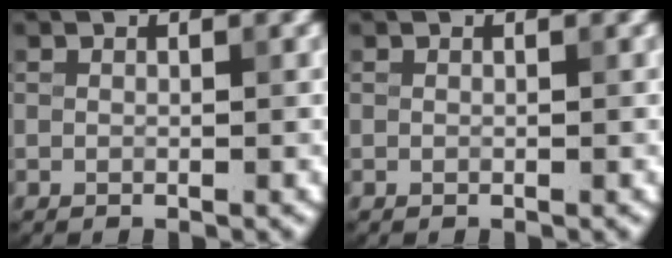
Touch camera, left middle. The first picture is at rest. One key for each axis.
{"total": 0.0}